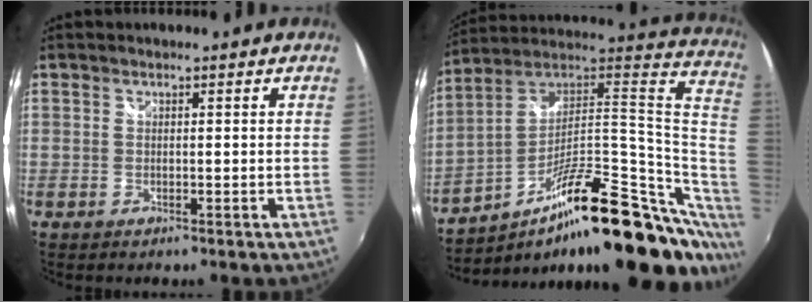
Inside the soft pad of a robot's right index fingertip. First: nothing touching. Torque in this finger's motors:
{"motor_torque": [0.91, -0.99, 0.31, 0.10]}